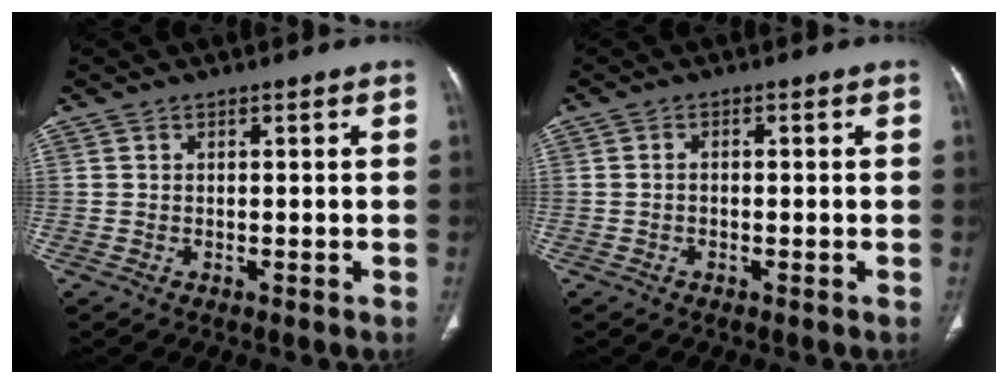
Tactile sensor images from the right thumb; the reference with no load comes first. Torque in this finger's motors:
{"motor_torque": [-0.21, -0.20, -0.06, 0.16, -0.06]}